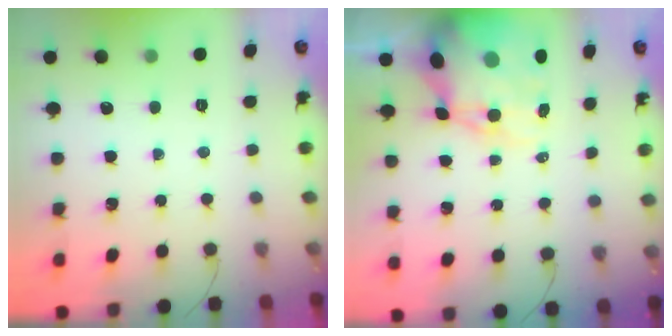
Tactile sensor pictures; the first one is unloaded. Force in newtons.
{"total": 15.6, "press": 15.2, "slide": 3.6}